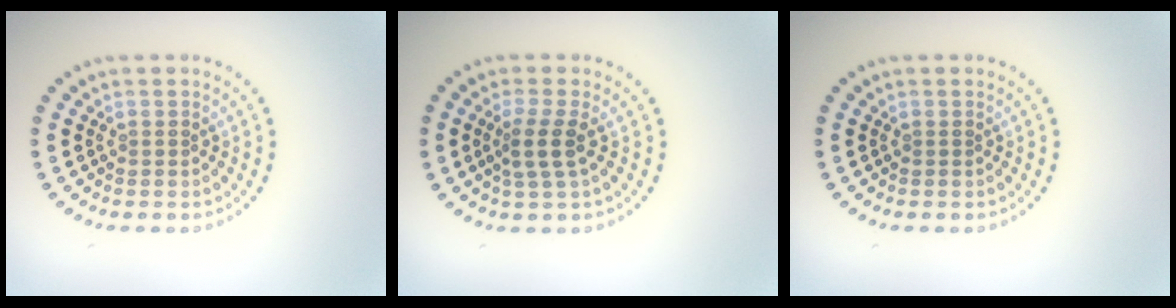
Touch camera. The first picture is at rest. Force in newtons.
{"total": 2.3, "press": 1.8, "slide": 1.5}
{"total": 0.0}